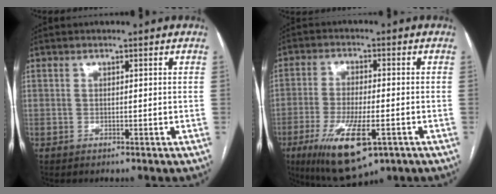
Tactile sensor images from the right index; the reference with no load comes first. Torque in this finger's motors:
{"motor_torque": [1.52, -0.62, 0.76, 0.19]}